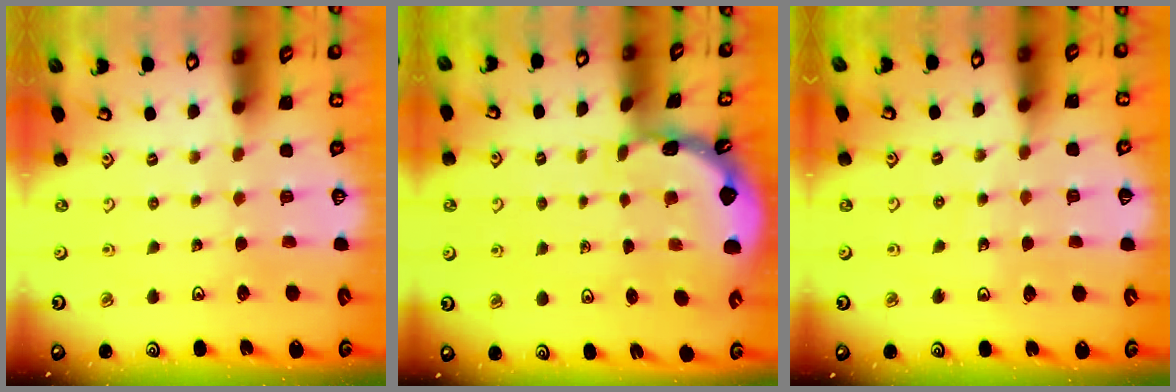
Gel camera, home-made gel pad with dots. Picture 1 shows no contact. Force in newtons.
{"total": 1.7, "press": 1.7, "slide": 0.1}
{"total": 6.6, "press": 6.2, "slide": 2.2}